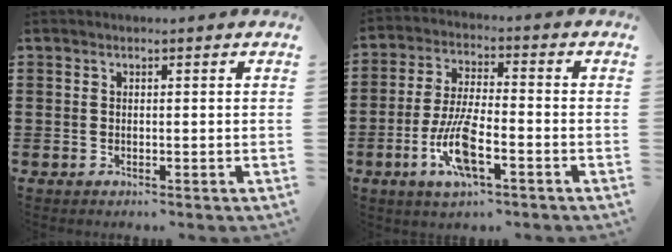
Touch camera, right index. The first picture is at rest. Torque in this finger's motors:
{"motor_torque": [2.14, 0.00, 0.35, 0.15]}